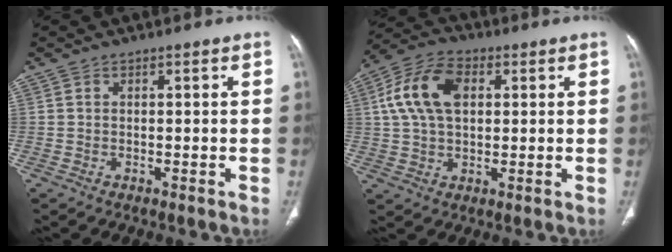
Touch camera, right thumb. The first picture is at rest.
{"total": 12.3, "force": [2.8, 7.6, 9.2], "torque": [-0.176, 0.017, 0.046]}